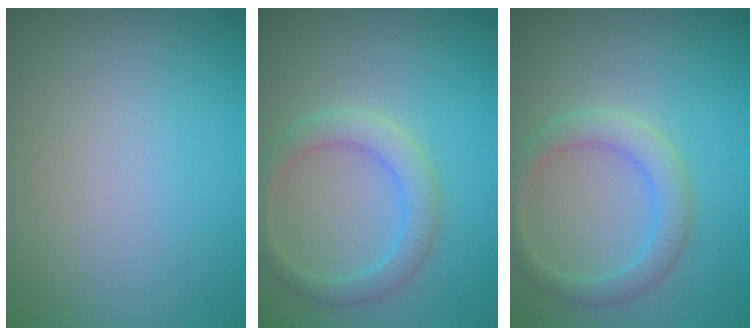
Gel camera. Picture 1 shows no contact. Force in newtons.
{"total": 2.9, "press": 2.9, "slide": 0.1}
{"total": 2.9, "press": 2.9, "slide": 0.1}